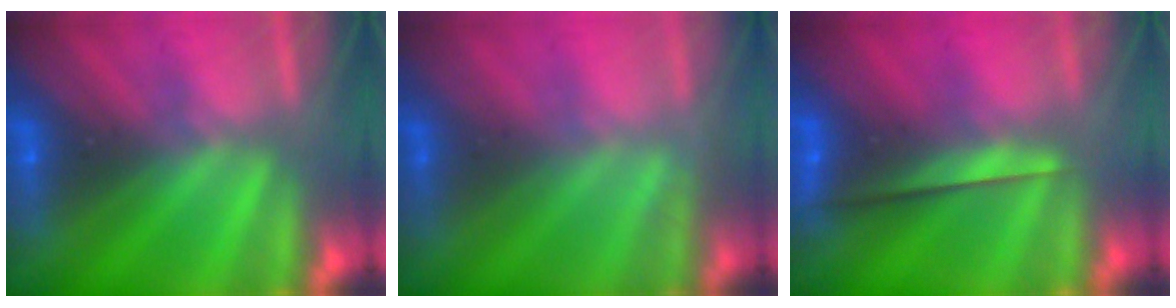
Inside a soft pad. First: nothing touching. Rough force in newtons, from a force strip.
{"total": 2.4}
{"total": 2.3}